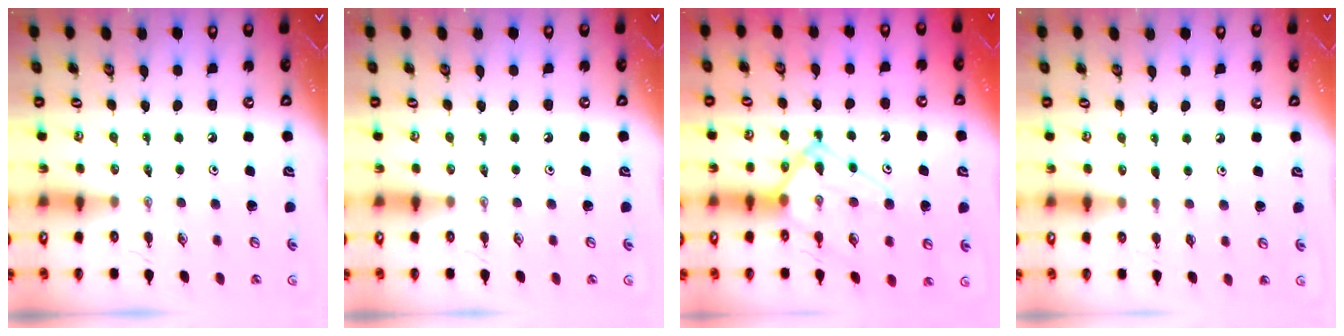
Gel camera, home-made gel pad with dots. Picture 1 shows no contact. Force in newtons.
{"total": 0.0}
{"total": 13.3, "press": 13.2, "slide": 1.7}
{"total": 3.4, "press": 3.4, "slide": 0.4}